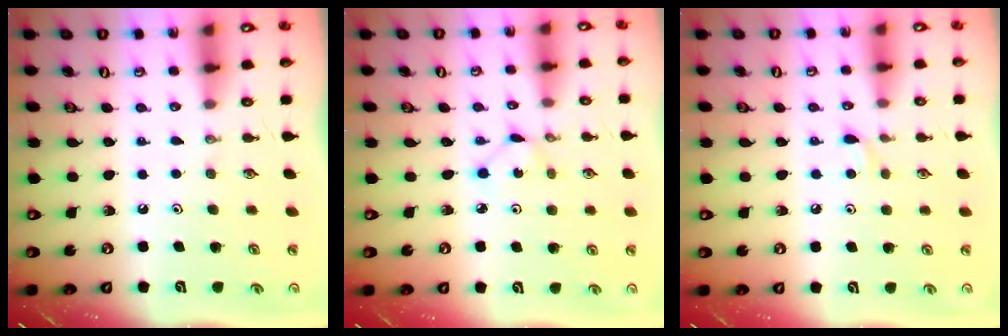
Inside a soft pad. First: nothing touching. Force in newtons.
{"total": 1.3, "press": 1.3, "slide": 0.2}
{"total": 3.9, "press": 3.9, "slide": 0.6}